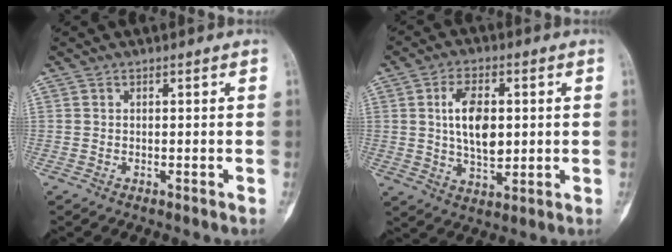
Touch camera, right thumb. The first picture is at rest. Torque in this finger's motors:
{"motor_torque": [0.65, 1.75, 0.32, -0.16, 0.33]}